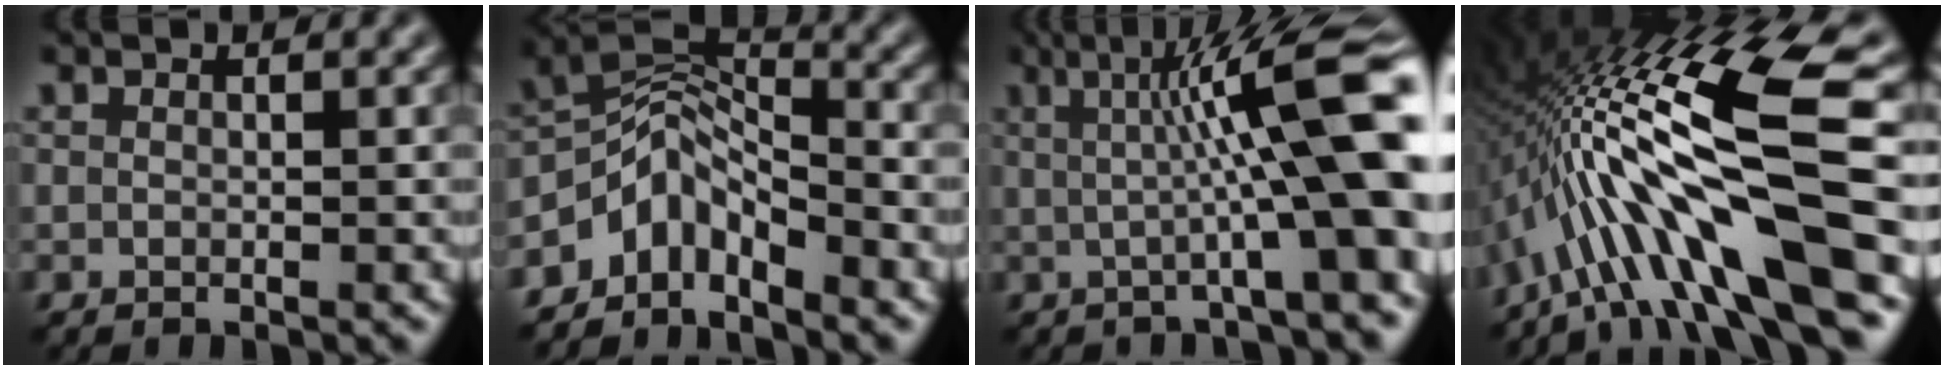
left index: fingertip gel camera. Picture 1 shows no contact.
{"total": 4.7, "force": [-3.4, 2.1, 2.6], "torque": [-0.037, 0.015, -0.072]}
{"total": 11.1, "force": [1.1, 1.9, 10.9], "torque": [-0.135, 0.010, 0.015]}
{"total": 16.6, "force": [-3.2, 3.2, 15.9], "torque": [-0.281, 0.028, -0.050]}